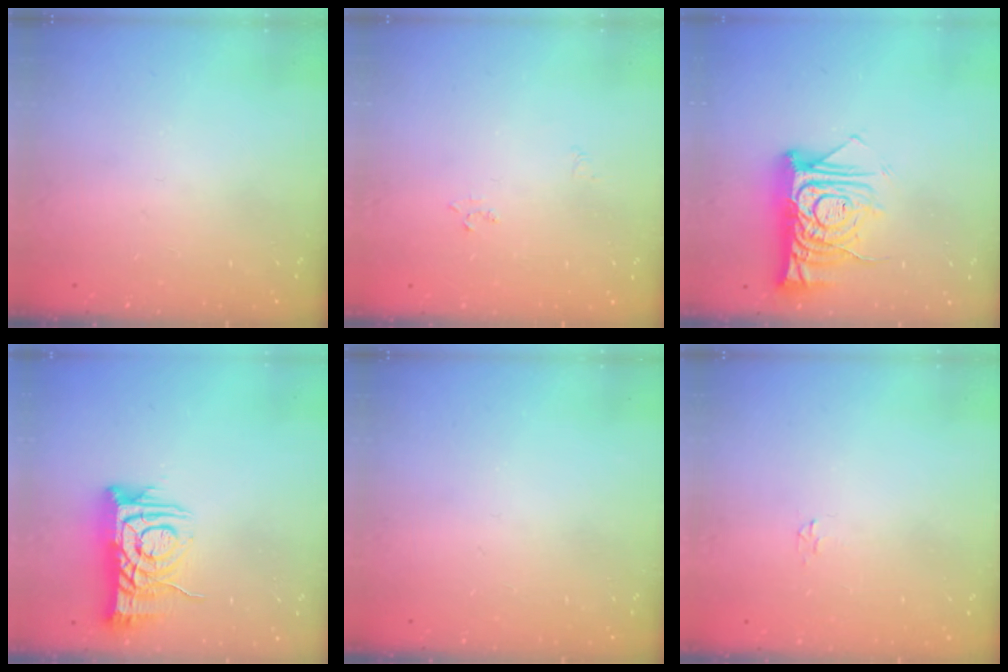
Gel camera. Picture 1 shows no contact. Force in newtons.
{"total": 2.3, "press": 2.3, "slide": 0.2}
{"total": 14.6, "press": 14.5, "slide": 1.4}
{"total": 9.5, "press": 9.5, "slide": 0.9}
{"total": 0.0}
{"total": 1.9, "press": 1.9, "slide": 0.3}